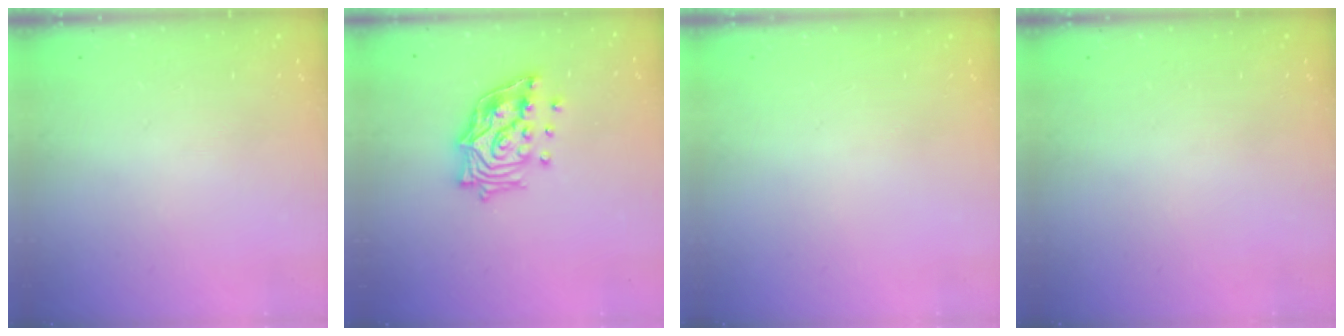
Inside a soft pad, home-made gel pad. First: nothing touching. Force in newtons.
{"total": 15.8, "press": 15.7, "slide": 1.6}
{"total": 0.0}
{"total": 0.0}